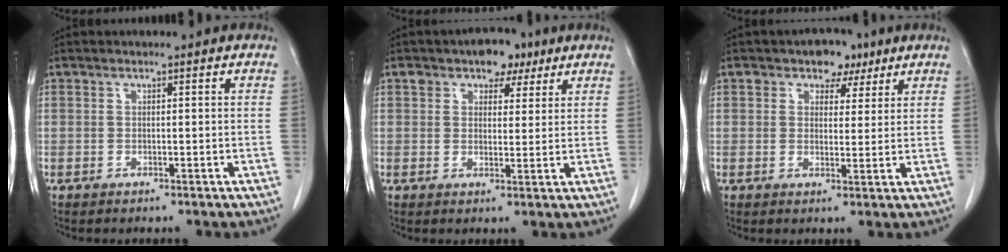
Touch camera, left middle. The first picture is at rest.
{"total": 5.4, "force": [3.3, 3.3, 2.8], "torque": [-0.035, 0.013, 0.049]}
{"total": 4.7, "force": [2.9, 3.1, 1.9], "torque": [-0.020, 0.007, 0.042]}